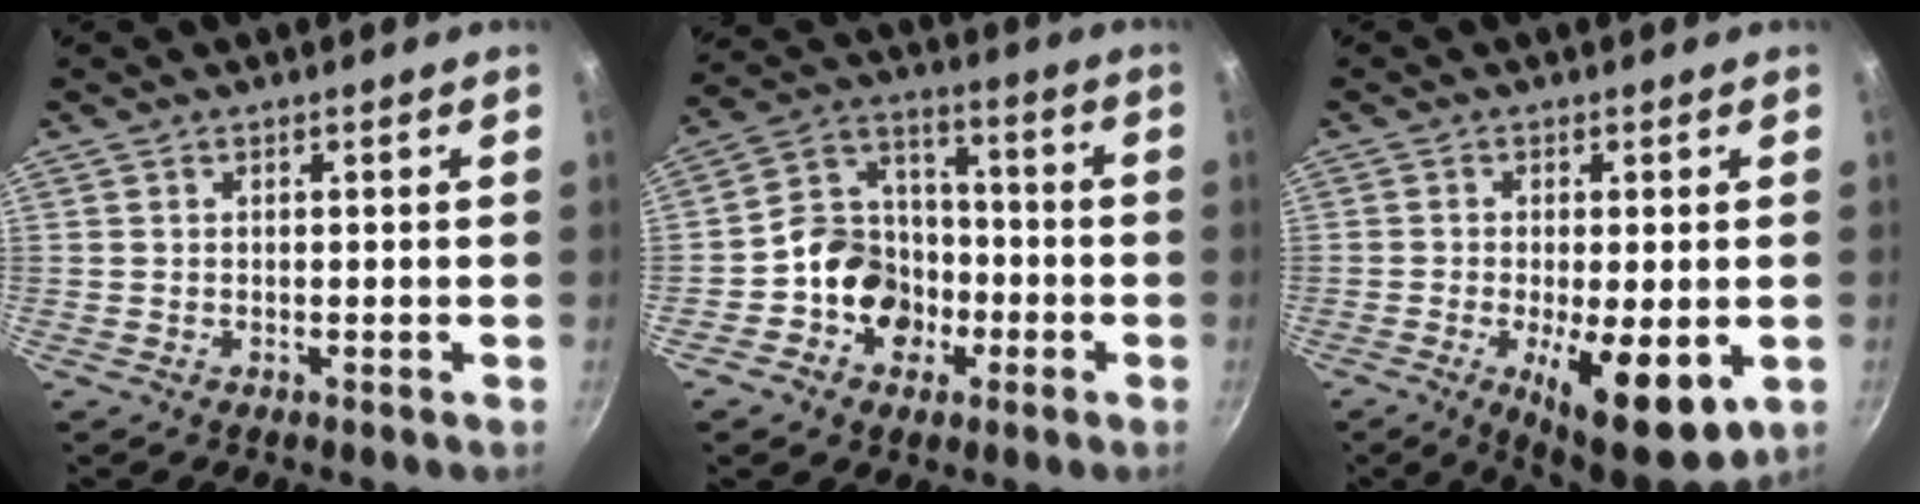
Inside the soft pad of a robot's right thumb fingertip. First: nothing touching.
{"total": 12.4, "force": [-4.0, 10.3, 5.6], "torque": [-0.054, 0.049, -0.076]}
{"total": 13.7, "force": [-4.1, 4.9, 12.1], "torque": [-0.174, -0.019, -0.047]}